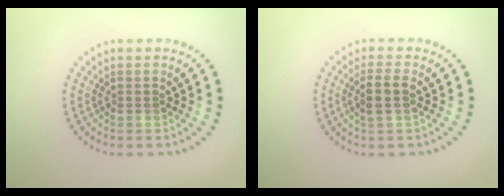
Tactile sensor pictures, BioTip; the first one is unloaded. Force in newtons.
{"total": 2.1, "press": 1.9, "slide": 0.8}